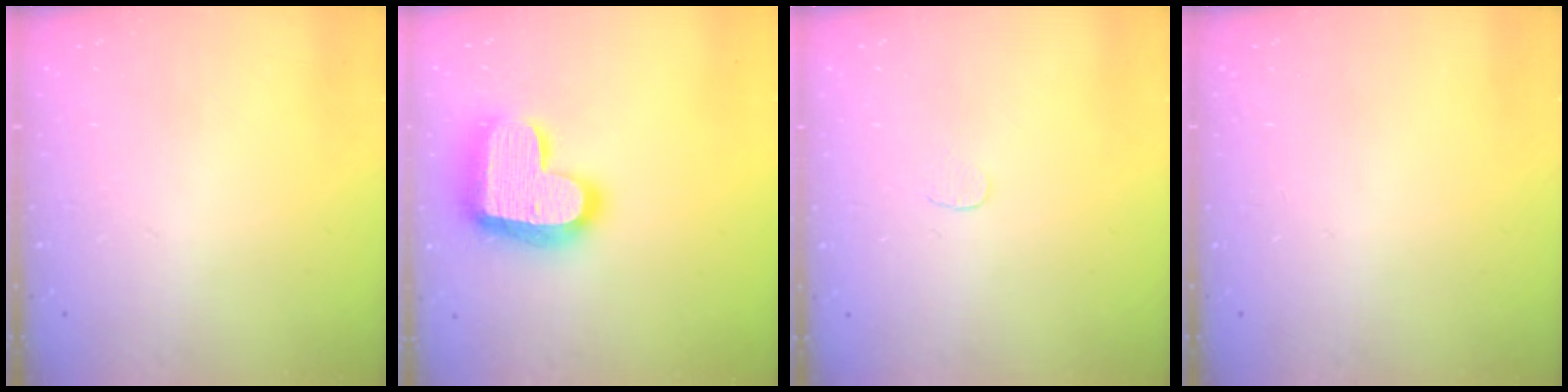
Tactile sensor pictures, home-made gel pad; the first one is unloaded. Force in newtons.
{"total": 21.4, "press": 21.4, "slide": 1.3}
{"total": 3.0, "press": 3.0, "slide": 0.2}
{"total": 0.0}